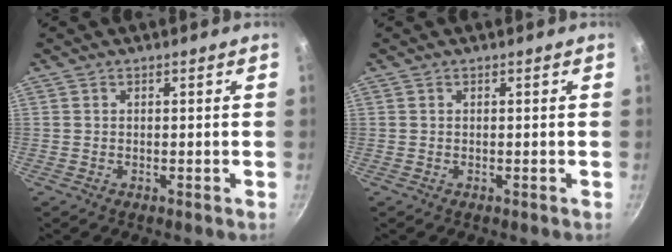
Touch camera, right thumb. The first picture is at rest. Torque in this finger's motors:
{"motor_torque": [0.00, 0.00, 0.15, 0.15, 0.00]}